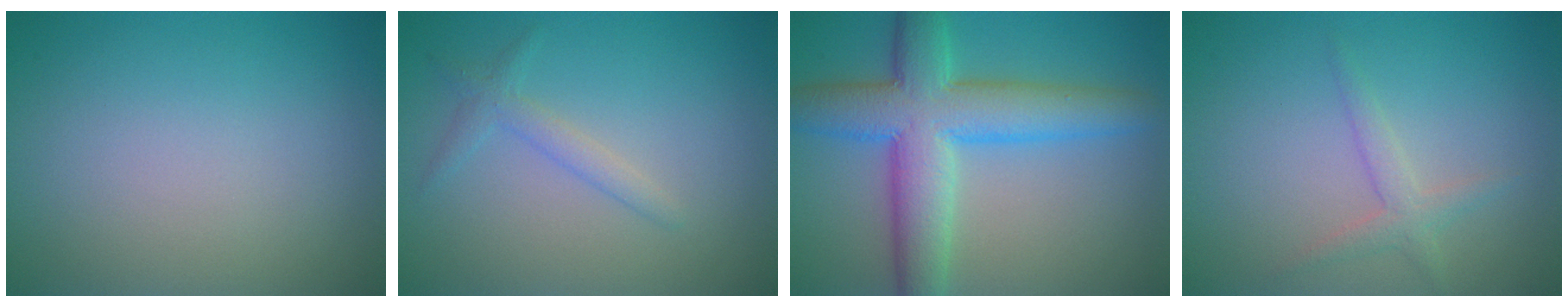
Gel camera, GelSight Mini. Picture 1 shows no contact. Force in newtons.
{"total": 1.7, "press": 1.6, "slide": 0.2}
{"total": 8.0, "press": 8.0, "slide": 0.3}
{"total": 1.8, "press": 1.8, "slide": 0.1}